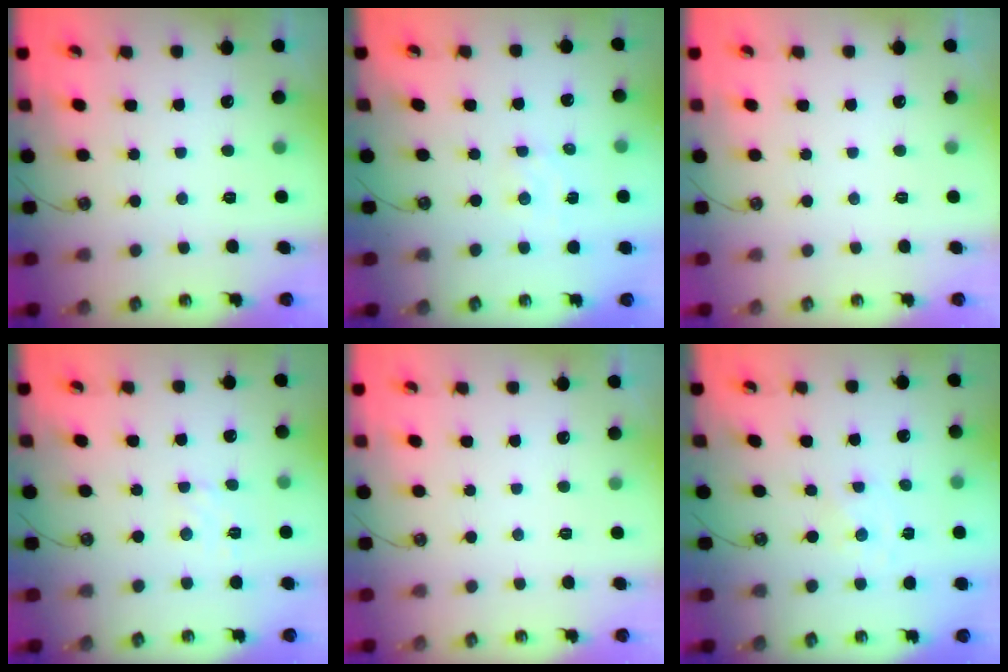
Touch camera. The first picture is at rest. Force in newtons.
{"total": 3.2, "press": 3.2, "slide": 0.4}
{"total": 0.0}
{"total": 3.6, "press": 3.5, "slide": 0.5}
{"total": 0.0}
{"total": 0.0}